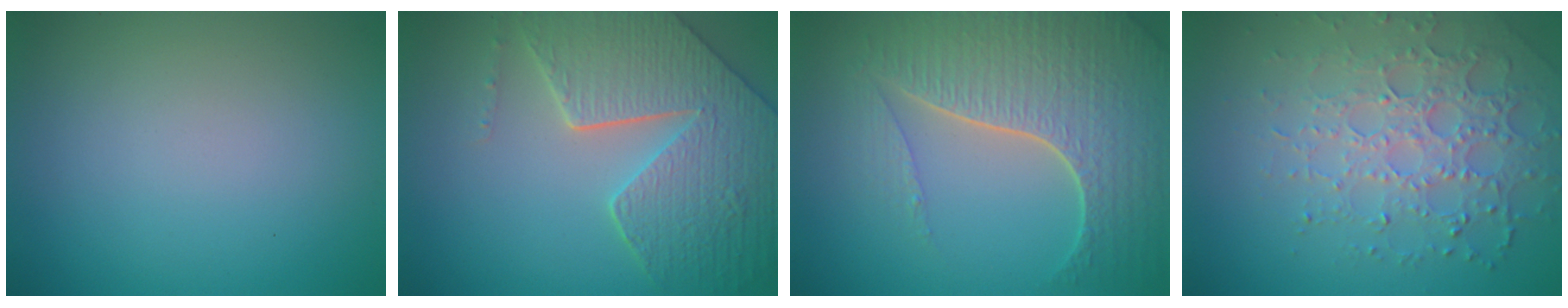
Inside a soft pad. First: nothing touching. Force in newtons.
{"total": 8.0, "press": 6.1, "slide": 5.3}
{"total": 7.8, "press": 5.7, "slide": 5.3}
{"total": 4.9, "press": 4.3, "slide": 2.4}